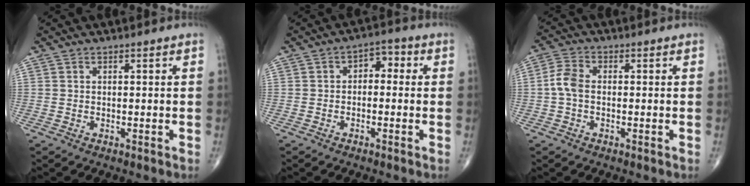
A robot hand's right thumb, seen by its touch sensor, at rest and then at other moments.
{"total": 4.3, "force": [0.1, 2.8, 3.2], "torque": [-0.024, 0.021, -0.012]}
{"total": 4.3, "force": [-0.4, 2.6, 3.3], "torque": [-0.072, 0.012, -0.017]}